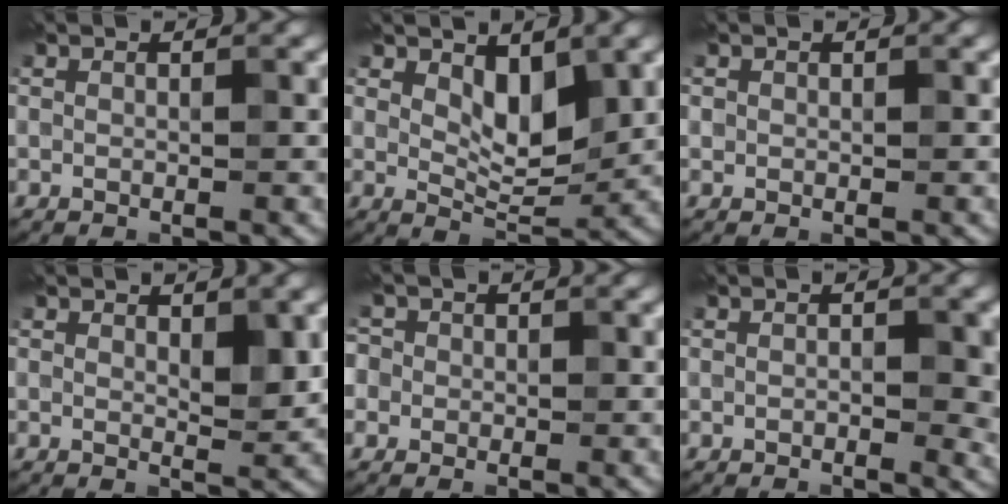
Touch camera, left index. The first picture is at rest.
{"total": 3.5, "force": [1.6, 1.7, 2.6], "torque": [-0.052, -0.006, 0.030]}
{"total": 0.7, "force": [0.3, 0.6, 0.1], "torque": [0.002, 0.001, -0.001]}
{"total": 2.2, "force": [0.7, 0.9, 1.9], "torque": [-0.026, -0.001, 0.013]}
{"total": 4.1, "force": [0.9, 3.8, 1.4], "torque": [-0.021, 0.040, -0.022]}
{"total": 2.8, "force": [-0.2, 1.3, 2.5], "torque": [-0.028, 0.001, -0.003]}